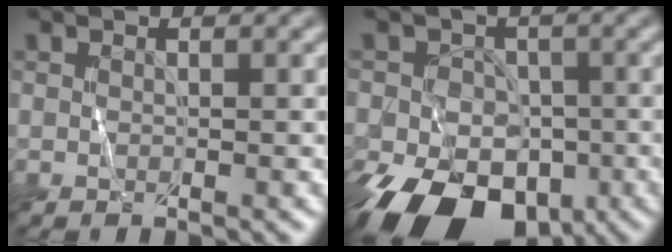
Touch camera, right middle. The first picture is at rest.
{"total": 14.2, "force": [-7.9, 9.5, 6.9], "torque": [-0.089, -0.032, -0.141]}